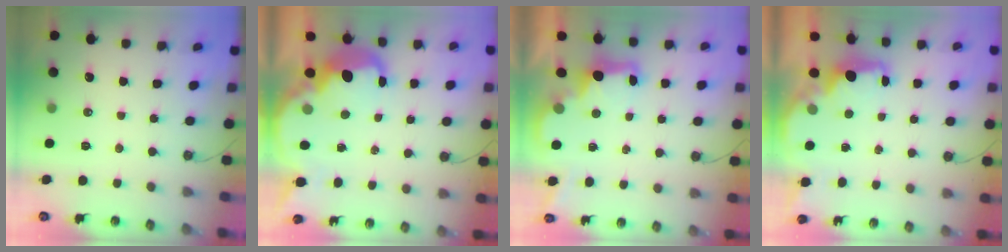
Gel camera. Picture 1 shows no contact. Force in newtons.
{"total": 9.3, "press": 9.3, "slide": 0.6}
{"total": 2.7, "press": 2.7, "slide": 0.6}
{"total": 2.4, "press": 2.3, "slide": 0.8}